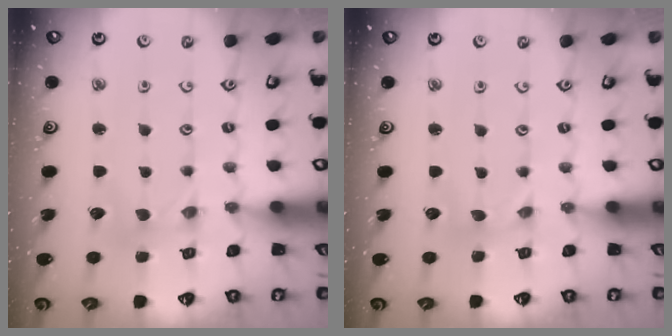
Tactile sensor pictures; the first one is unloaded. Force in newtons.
{"total": 0.0}